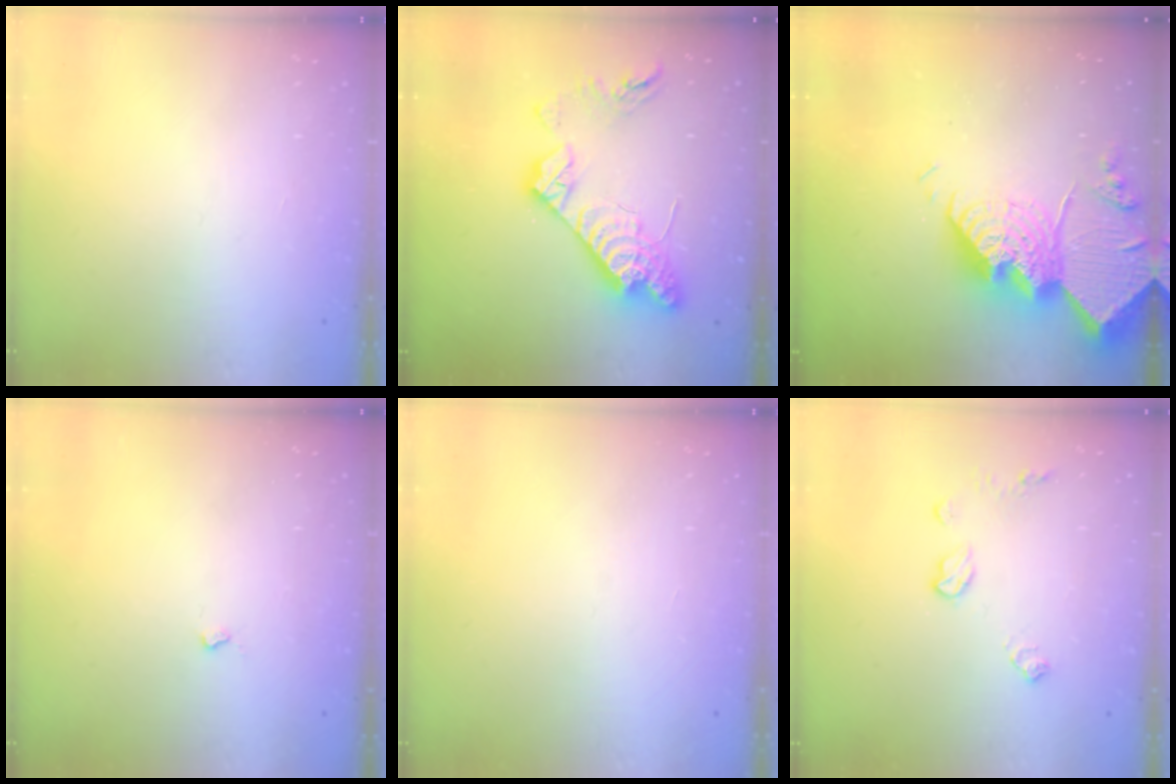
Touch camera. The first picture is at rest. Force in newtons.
{"total": 16.4, "press": 16.4, "slide": 1.0}
{"total": 23.2, "press": 23.2, "slide": 1.9}
{"total": 1.9, "press": 1.9, "slide": 0.4}
{"total": 0.0}
{"total": 7.9, "press": 7.9, "slide": 0.0}